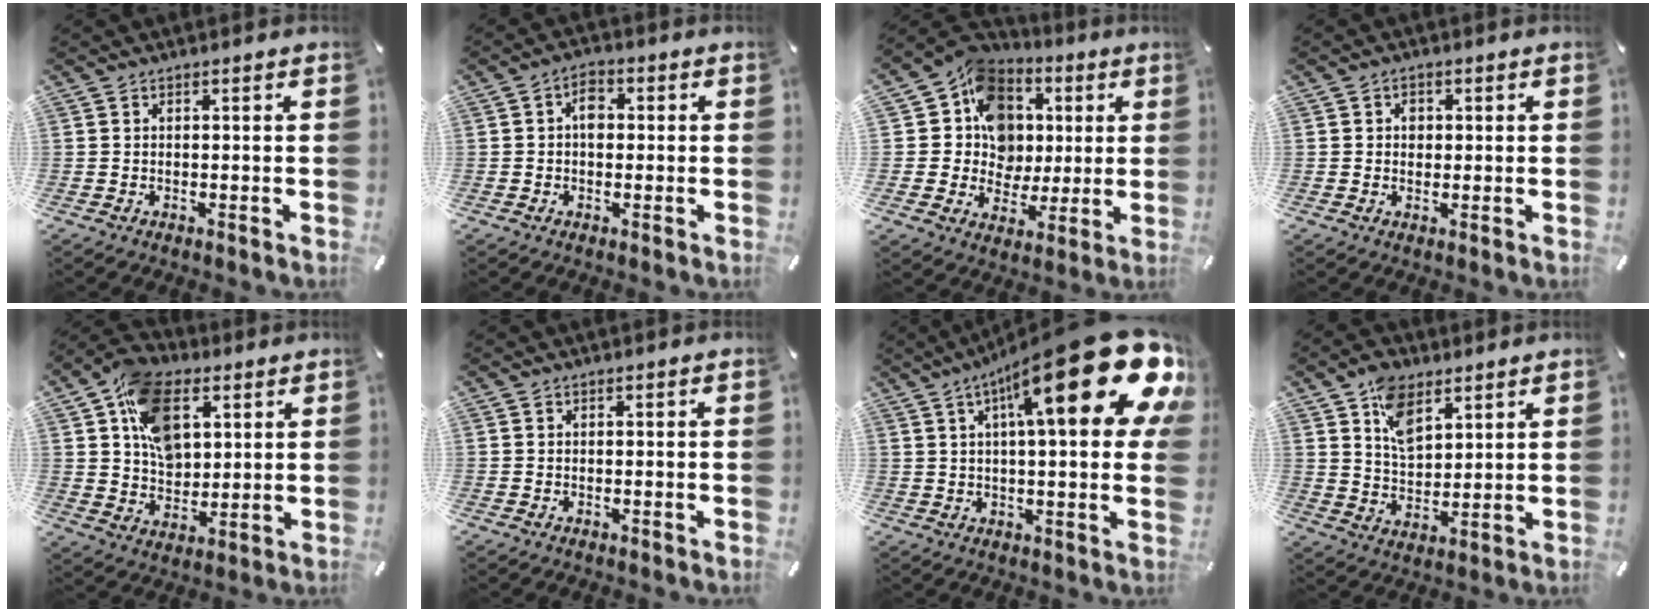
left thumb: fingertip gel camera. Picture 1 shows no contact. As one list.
[{"total": 4.2, "force": [0.1, 2.8, 3.1], "torque": [-0.043, 0.006, -0.003]}, {"total": 13.5, "force": [2.4, 12.6, 4.1], "torque": [-0.071, -0.020, 0.052]}, {"total": 2.2, "force": [0.2, 2.0, 1.0], "torque": [-0.006, 0.001, -0.004]}, {"total": 14.6, "force": [5.4, 10.2, 8.9], "torque": [-0.153, -0.002, 0.102]}, {"total": 0.0}, {"total": 29.3, "force": [12.9, 7.4, 25.2], "torque": [-0.382, -0.081, 0.205]}, {"total": 9.7, "force": [5.3, 6.0, 5.4], "torque": [-0.099, -0.013, 0.099]}]